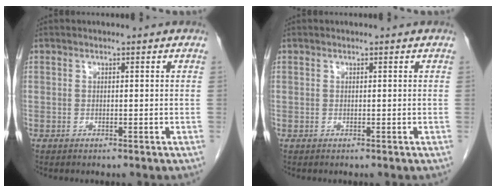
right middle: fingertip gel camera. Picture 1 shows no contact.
{"total": 0.0}